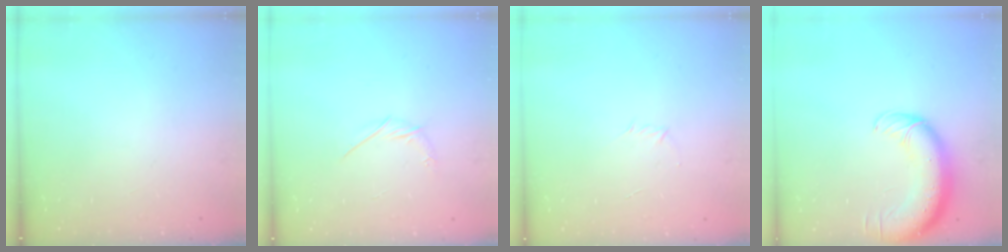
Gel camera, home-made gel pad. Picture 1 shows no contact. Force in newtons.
{"total": 3.3, "press": 3.2, "slide": 0.7}
{"total": 2.9, "press": 2.8, "slide": 0.8}
{"total": 13.5, "press": 13.0, "slide": 3.6}